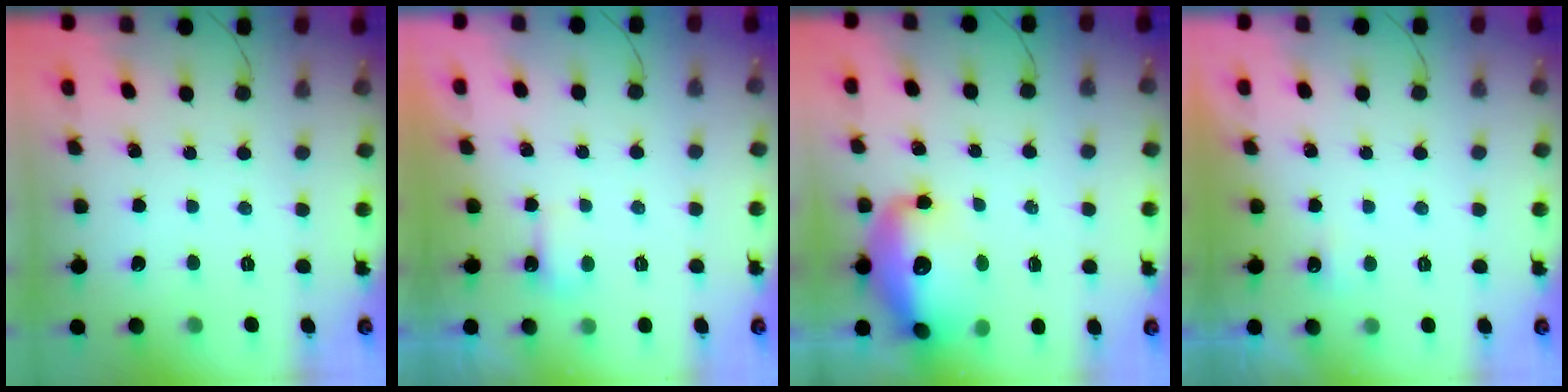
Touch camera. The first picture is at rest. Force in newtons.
{"total": 3.0, "press": 2.9, "slide": 0.8}
{"total": 16.7, "press": 16.3, "slide": 3.4}
{"total": 2.3, "press": 2.2, "slide": 0.7}